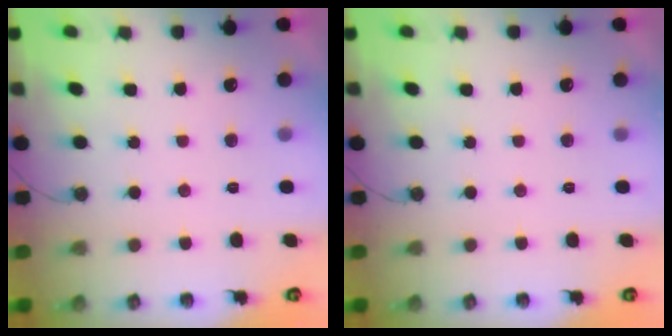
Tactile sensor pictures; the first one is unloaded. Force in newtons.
{"total": 0.0}